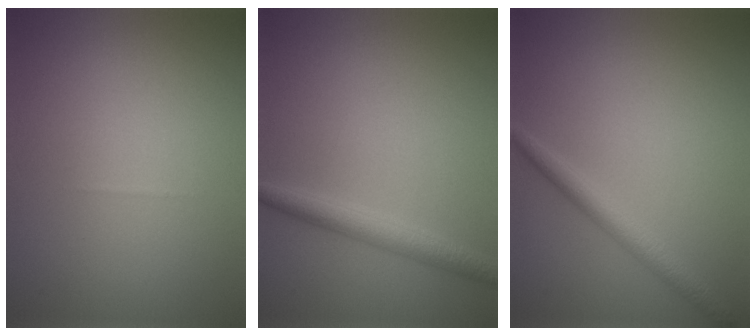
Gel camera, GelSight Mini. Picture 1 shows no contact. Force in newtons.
{"total": 2.7, "press": 2.7, "slide": 0.1}
{"total": 2.3, "press": 2.3, "slide": 0.2}